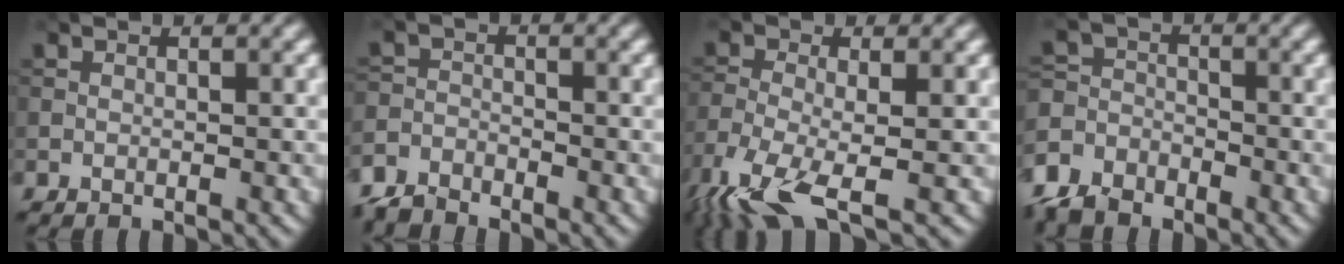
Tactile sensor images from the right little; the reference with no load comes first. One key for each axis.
{"total": 3.2, "fx": -3.0, "fy": 1.1, "fz": 0.5, "tx": -0.008, "ty": -0.003, "tz": -0.069}
{"total": 7.2, "fx": -4.4, "fy": 2.0, "fz": 5.3, "tx": -0.125, "ty": -0.018, "tz": -0.094}
{"total": 6.2, "fx": -5.1, "fy": 3.2, "fz": 1.4, "tx": -0.026, "ty": -0.014, "tz": -0.094}